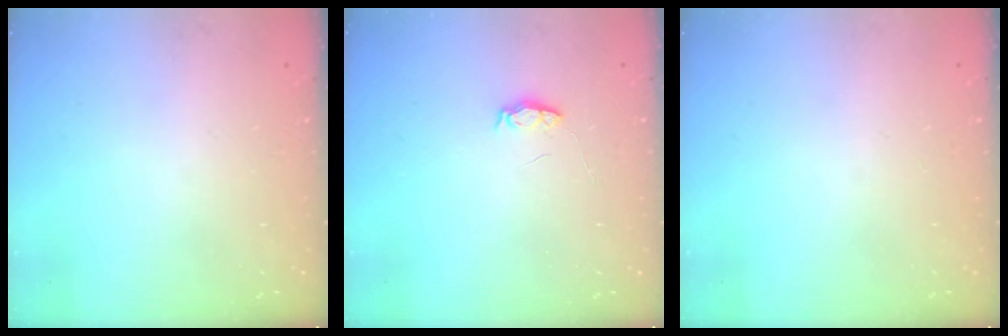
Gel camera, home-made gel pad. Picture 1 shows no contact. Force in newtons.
{"total": 4.0, "press": 4.0, "slide": 0.6}
{"total": 0.0}